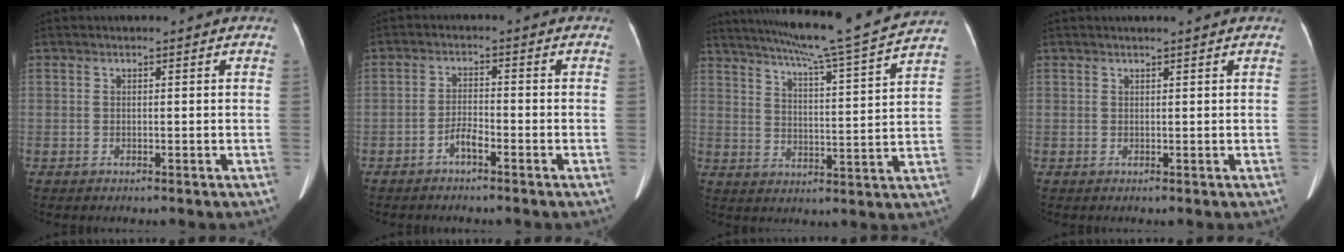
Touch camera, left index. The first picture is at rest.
{"total": 2.5, "force": [-1.8, 0.5, 1.7], "torque": [-0.033, 0.004, -0.035]}
{"total": 18.0, "force": [15.9, -1.6, 8.3], "torque": [-0.143, -0.020, 0.216]}
{"total": 1.7, "force": [1.5, -0.2, 0.9], "torque": [-0.010, 0.012, 0.023]}